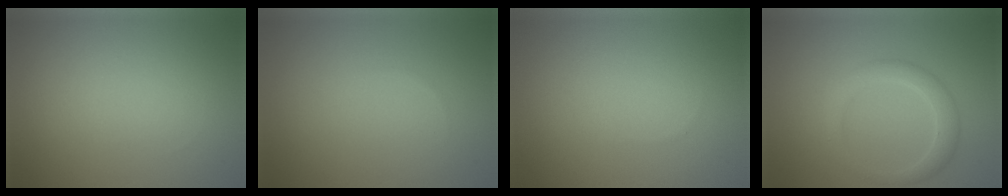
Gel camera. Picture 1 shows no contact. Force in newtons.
{"total": 0.0}
{"total": 0.0}
{"total": 2.7, "press": 2.7, "slide": 0.1}